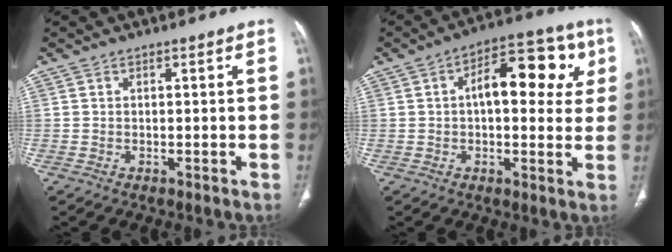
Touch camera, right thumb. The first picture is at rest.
{"total": 15.0, "force": [3.4, 7.8, 12.4], "torque": [-0.124, 0.025, 0.040]}